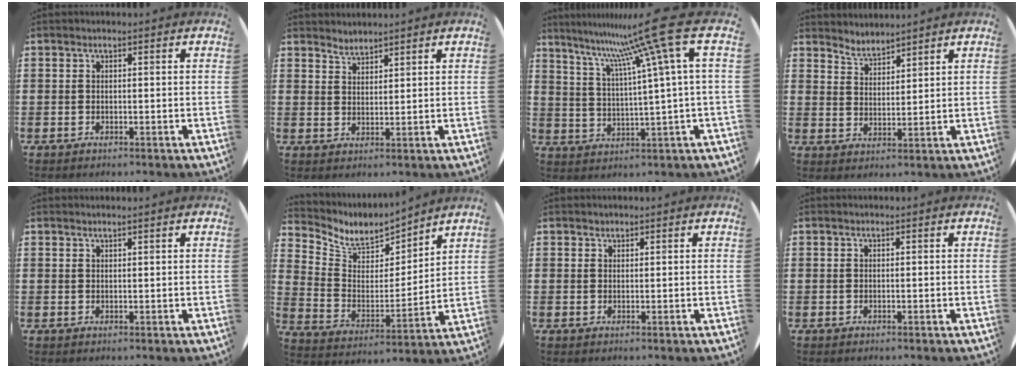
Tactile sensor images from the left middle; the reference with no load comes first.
{"total": 2.3, "force": [2.2, 0.2, -0.4], "torque": [0.003, -0.004, 0.043]}
{"total": 15.5, "force": [9.0, 0.6, 12.6], "torque": [-0.240, -0.045, 0.135]}
{"total": 3.3, "force": [3.3, 0.3, -0.4], "torque": [-0.001, -0.016, 0.062]}
{"total": 0.7, "force": [0.7, -0.2, 0.1], "torque": [0.002, 0.000, 0.012]}
{"total": 6.5, "force": [5.8, 2.7, 1.3], "torque": [-0.062, -0.043, 0.101]}
{"total": 0.7, "force": [0.6, 0.2, -0.1], "torque": [0.011, 0.000, 0.010]}
{"total": 0.0}